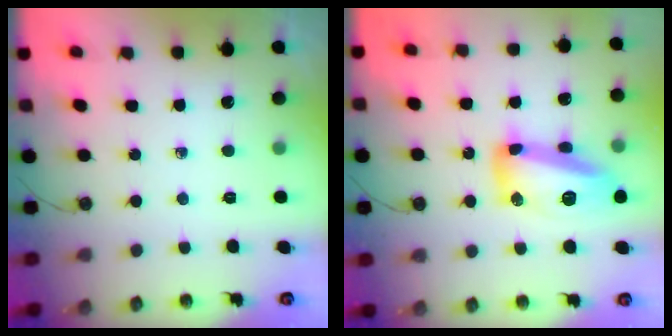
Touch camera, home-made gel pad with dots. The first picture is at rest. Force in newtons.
{"total": 15.4, "press": 15.4, "slide": 1.0}